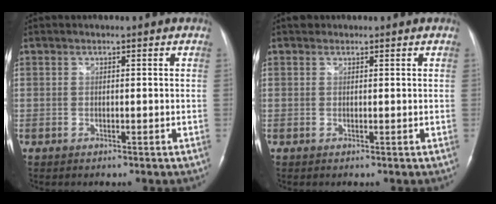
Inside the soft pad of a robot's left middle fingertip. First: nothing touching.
{"total": 0.7, "force": [0.5, 0.5, 0.0], "torque": [-0.001, 0.004, 0.007]}